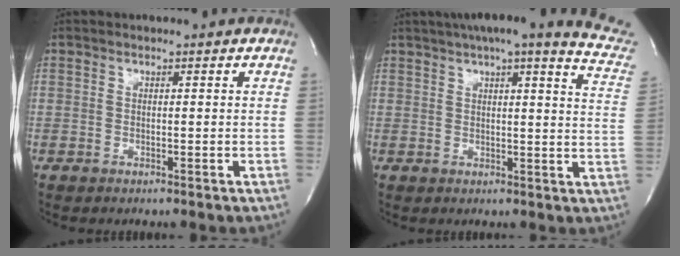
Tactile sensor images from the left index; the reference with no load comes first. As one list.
[{"total": 21.6, "force": [18.1, 2.2, 11.6], "torque": [-0.157, -0.022, 0.197]}]